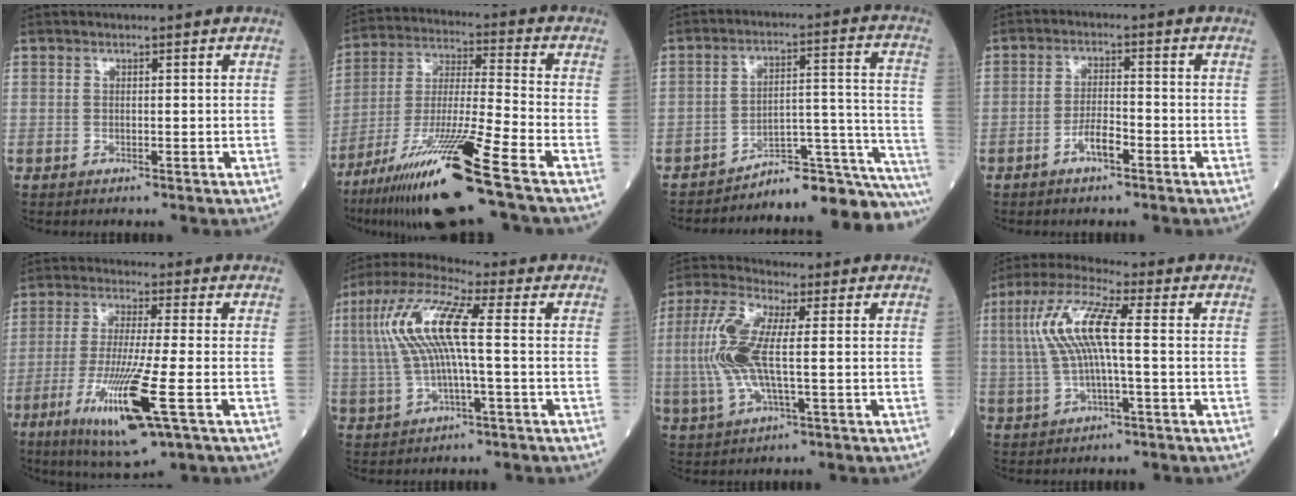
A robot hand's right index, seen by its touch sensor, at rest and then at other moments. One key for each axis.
{"total": 17.9, "fx": -11.3, "fy": -0.9, "fz": 13.9, "tx": -0.280, "ty": -0.042, "tz": -0.204}
{"total": 17.0, "fx": -16.5, "fy": 0.8, "fz": 4.1, "tx": 0.001, "ty": 0.061, "tz": -0.220}
{"total": 3.6, "fx": -2.1, "fy": 0.9, "fz": 2.7, "tx": -0.051, "ty": 0.003, "tz": -0.040}
{"total": 12.9, "fx": -4.9, "fy": 0.3, "fz": 11.9, "tx": -0.241, "ty": -0.036, "tz": -0.088}
{"total": 11.8, "fx": 1.2, "fy": 1.8, "fz": 11.6, "tx": -0.254, "ty": 0.025, "tz": 0.018}
{"total": 9.9, "fx": 0.2, "fy": 2.4, "fz": 9.6, "tx": -0.228, "ty": 0.005, "tz": 0.001}
{"total": 10.1, "fx": 0.9, "fy": 1.6, "fz": 9.9, "tx": -0.217, "ty": 0.023, "tz": 0.014}